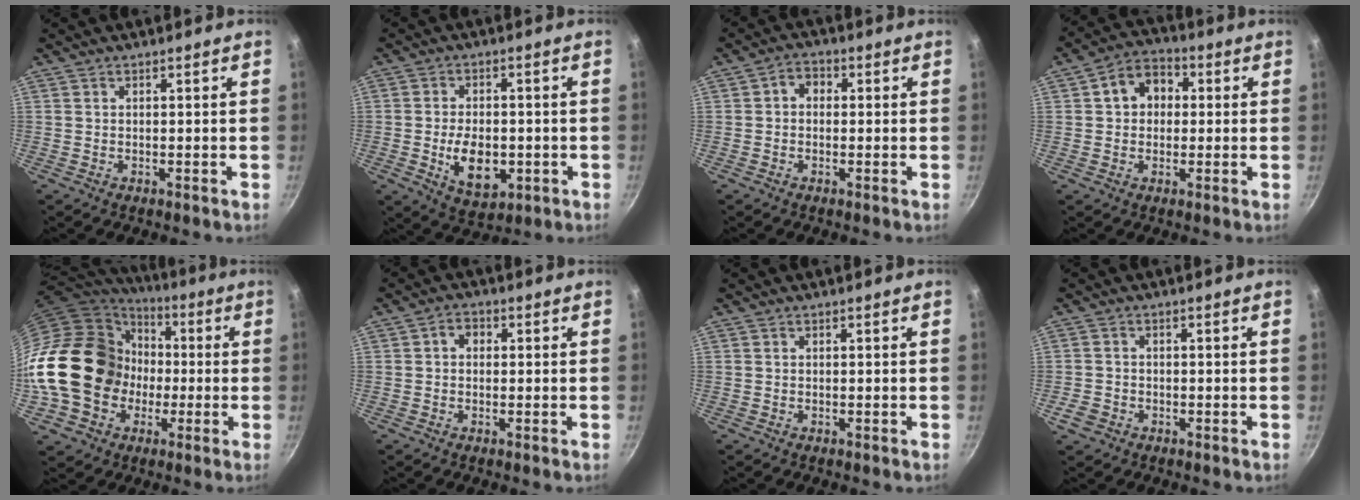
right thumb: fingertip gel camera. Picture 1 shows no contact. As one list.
[{"total": 9.7, "force": [-1.9, 6.1, 7.4], "torque": [-0.102, -0.001, -0.021]}, {"total": 3.5, "force": [0.2, 2.8, 2.1], "torque": [-0.022, 0.008, -0.005]}, {"total": 8.2, "force": [1.3, 6.5, 4.8], "torque": [-0.039, 0.018, 0.008]}, {"total": 23.3, "force": [-1.5, 19.3, 13.0], "torque": [-0.234, 0.049, -0.014]}, {"total": 2.9, "force": [0.4, 2.3, 1.7], "torque": [-0.018, 0.006, 0.000]}, {"total": 0.0}, {"total": 3.1, "force": [-1.5, 2.4, 1.2], "torque": [-0.019, 0.013, -0.025]}]